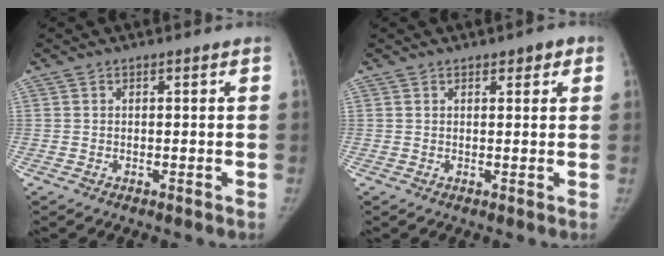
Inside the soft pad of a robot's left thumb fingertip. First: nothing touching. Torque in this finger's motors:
{"motor_torque": [-0.03, 0.07, -0.31, -0.04, 0.02]}